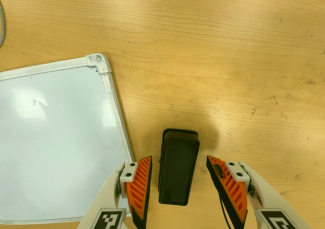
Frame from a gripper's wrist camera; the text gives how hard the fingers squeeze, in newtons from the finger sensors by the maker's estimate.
{"total": 0.0}